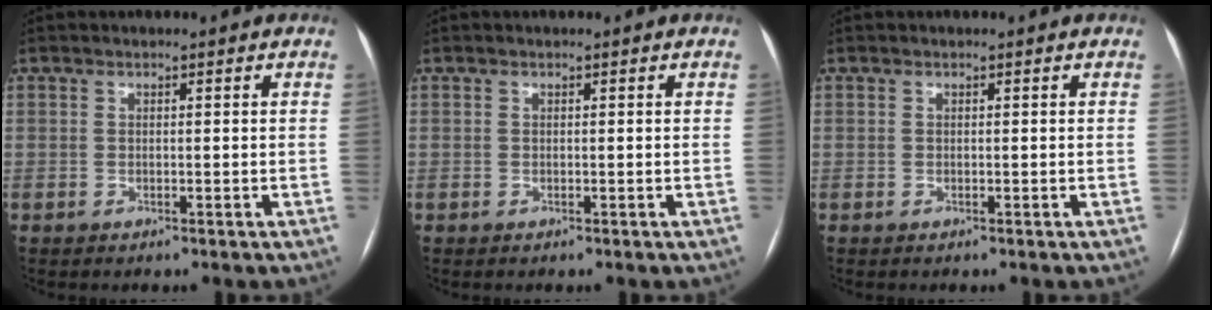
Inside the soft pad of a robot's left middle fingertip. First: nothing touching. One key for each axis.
{"total": 0.0}
{"total": 0.0}